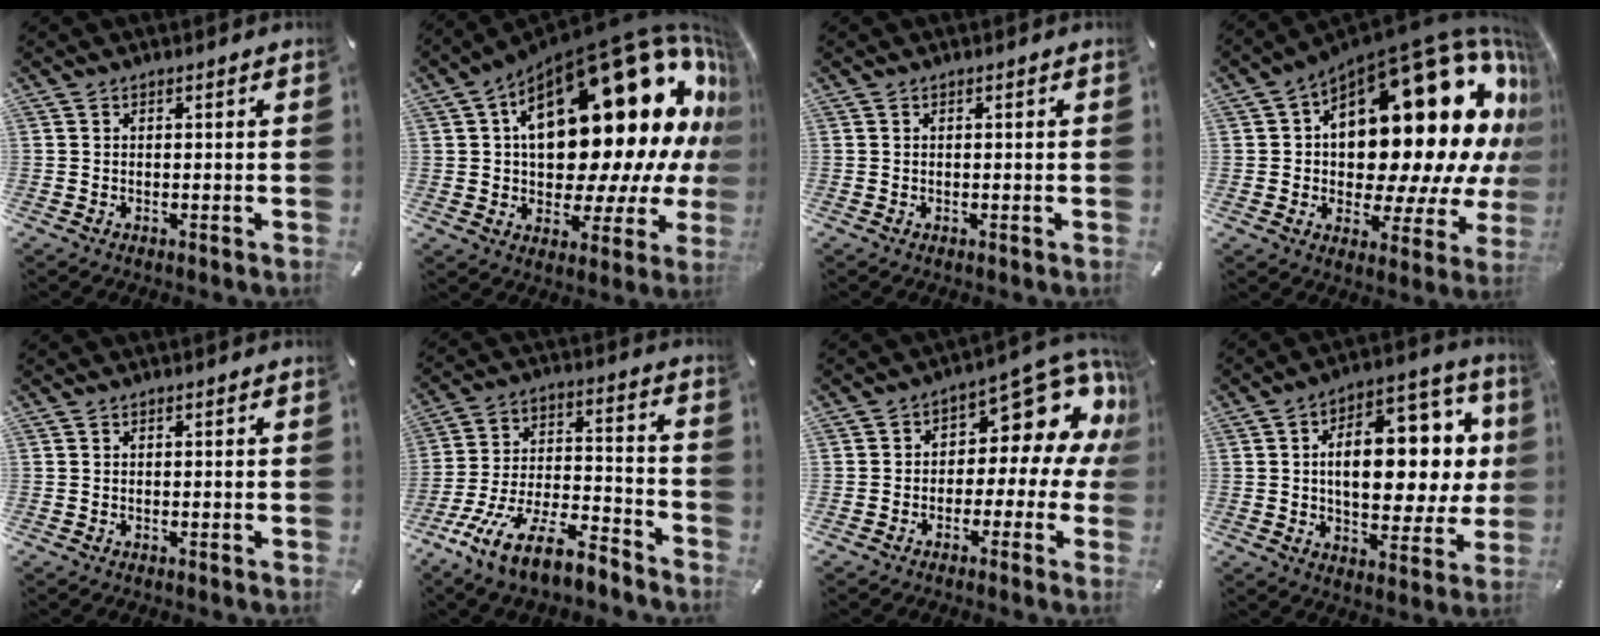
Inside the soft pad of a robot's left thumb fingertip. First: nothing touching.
{"total": 34.3, "force": [10.6, 16.8, 27.9], "torque": [-0.413, -0.112, 0.199]}
{"total": 0.0}
{"total": 31.8, "force": [10.2, 16.5, 25.1], "torque": [-0.350, -0.106, 0.193]}
{"total": 0.0}
{"total": 16.2, "force": [-11.6, 5.6, 9.8], "torque": [-0.173, 0.056, -0.202]}
{"total": 9.0, "force": [2.1, 6.0, 6.4], "torque": [-0.064, -0.019, 0.031]}
{"total": 19.3, "force": [3.7, 10.8, 15.6], "torque": [-0.228, -0.013, 0.062]}